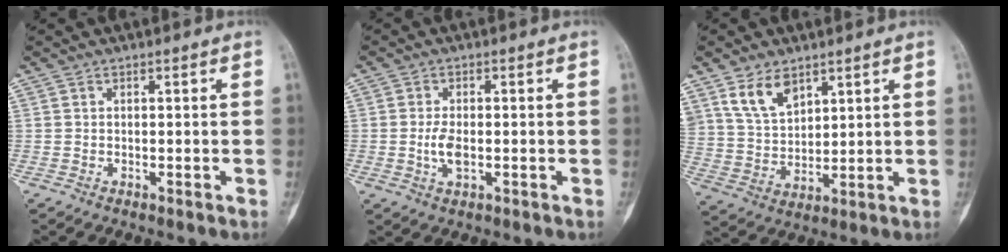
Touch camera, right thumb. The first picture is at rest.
{"total": 3.9, "force": [-0.8, 2.2, 3.1], "torque": [-0.057, 0.002, -0.016]}
{"total": 8.4, "force": [5.1, 5.0, 4.3], "torque": [-0.060, -0.026, 0.111]}